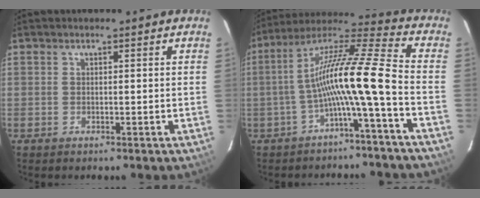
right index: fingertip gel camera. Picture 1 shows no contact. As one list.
[{"total": 13.6, "force": [-4.4, -0.5, 12.9], "torque": [-0.240, 0.014, -0.085]}]